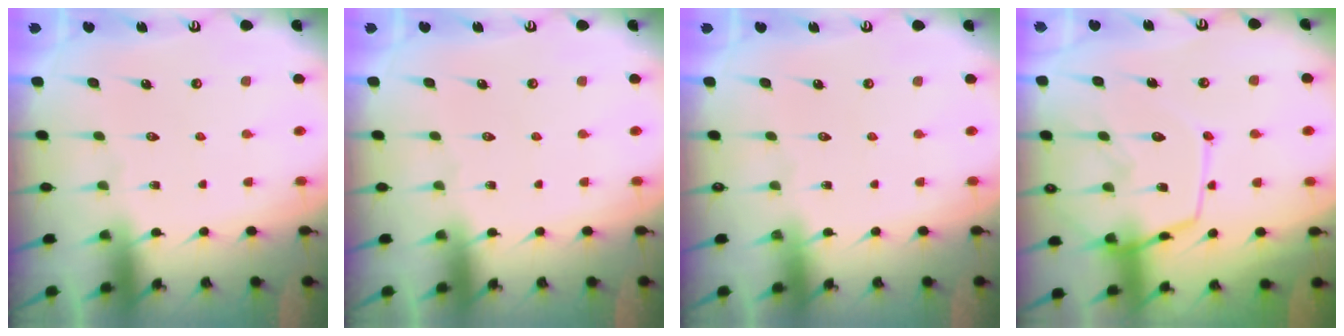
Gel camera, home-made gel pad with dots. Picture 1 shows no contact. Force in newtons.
{"total": 0.0}
{"total": 0.0}
{"total": 15.2, "press": 15.1, "slide": 1.4}